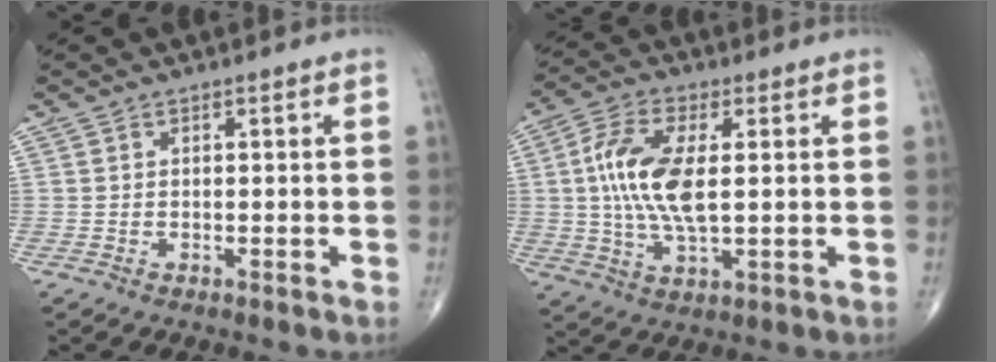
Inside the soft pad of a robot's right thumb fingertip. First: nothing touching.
{"total": 12.6, "force": [1.3, 5.1, 11.4], "torque": [-0.240, -0.003, 0.024]}